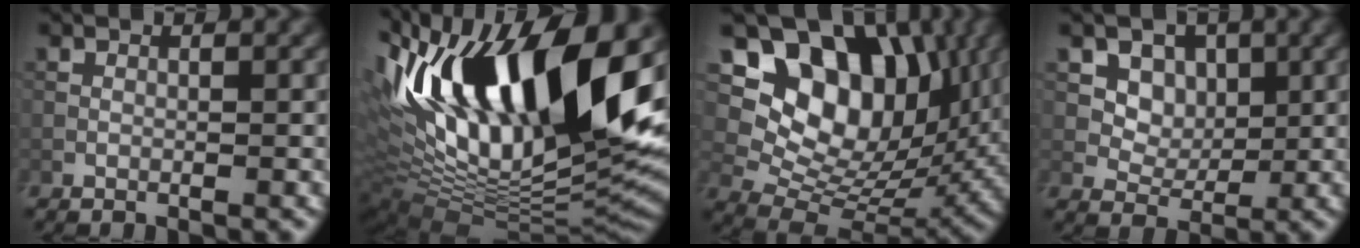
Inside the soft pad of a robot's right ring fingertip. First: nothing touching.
{"total": 18.9, "force": [5.5, 7.3, 16.6], "torque": [-0.293, 0.021, 0.087]}
{"total": 13.1, "force": [5.5, 8.8, 8.0], "torque": [-0.126, 0.006, 0.102]}
{"total": 6.1, "force": [2.5, 4.9, 2.7], "torque": [-0.054, -0.004, 0.054]}